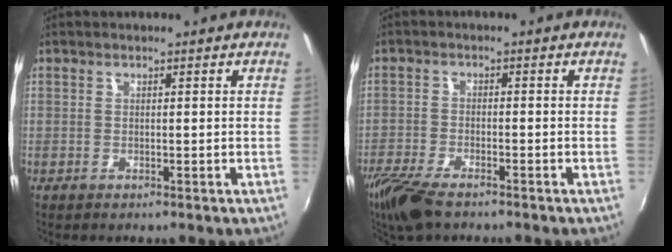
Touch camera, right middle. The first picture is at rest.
{"total": 8.4, "force": [-6.4, 2.6, 4.7], "torque": [-0.125, -0.027, -0.125]}